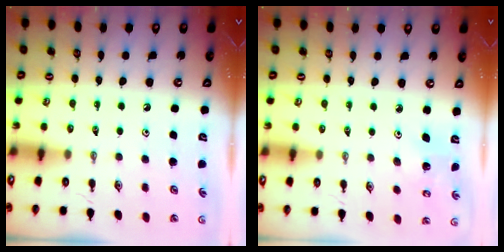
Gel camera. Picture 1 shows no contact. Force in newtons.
{"total": 2.4, "press": 2.4, "slide": 0.2}